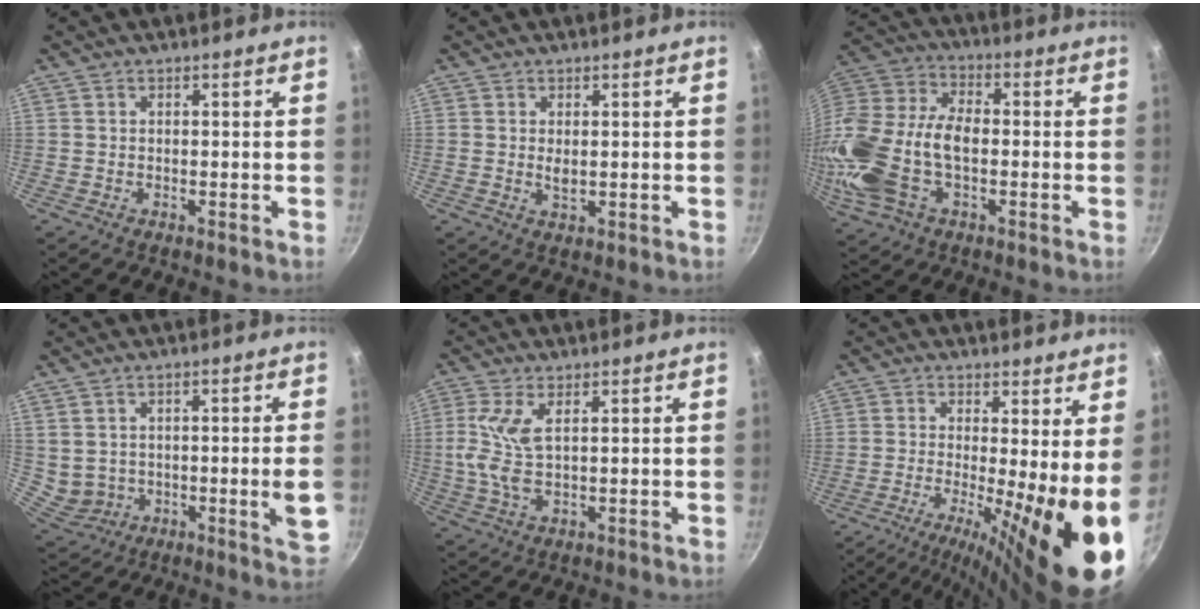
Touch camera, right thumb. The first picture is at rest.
{"total": 1.9, "force": [0.3, 1.0, 1.6], "torque": [-0.029, -0.003, 0.008]}
{"total": 21.5, "force": [-3.4, 13.1, 16.7], "torque": [-0.352, 0.030, -0.071]}
{"total": 8.7, "force": [0.2, 4.2, 7.6], "torque": [-0.104, -0.006, 0.025]}
{"total": 7.3, "force": [1.5, 3.3, 6.3], "torque": [-0.142, 0.001, 0.033]}
{"total": 13.2, "force": [-2.1, 1.9, 12.9], "torque": [-0.203, -0.017, -0.034]}